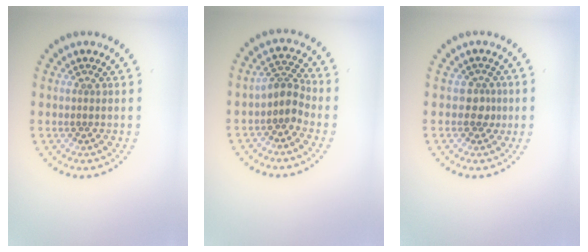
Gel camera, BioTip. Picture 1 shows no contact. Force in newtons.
{"total": 2.5, "press": 1.9, "slide": 1.6}
{"total": 1.5, "press": 1.2, "slide": 0.9}